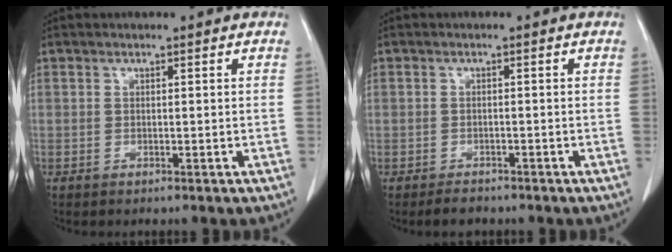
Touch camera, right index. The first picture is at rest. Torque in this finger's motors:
{"motor_torque": [-1.48, 0.32, -0.45, -0.16]}